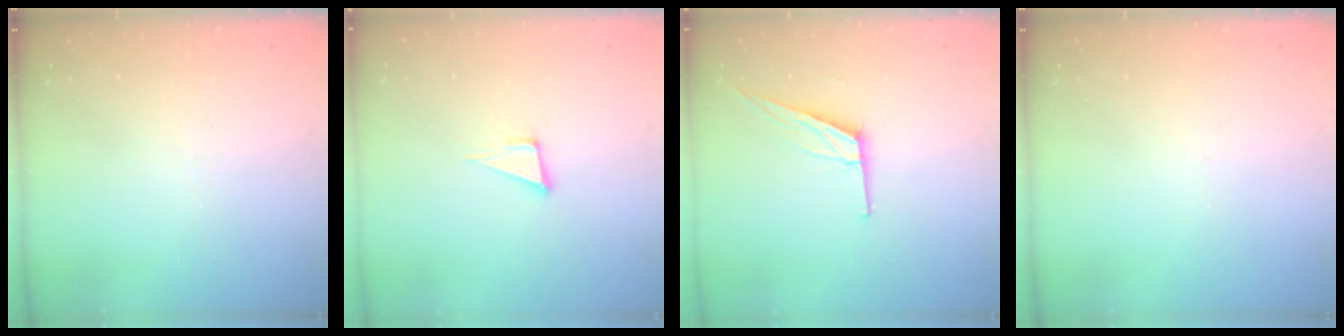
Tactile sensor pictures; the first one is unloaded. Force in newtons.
{"total": 5.1, "press": 4.3, "slide": 2.8}
{"total": 10.8, "press": 10.4, "slide": 2.7}
{"total": 0.0}